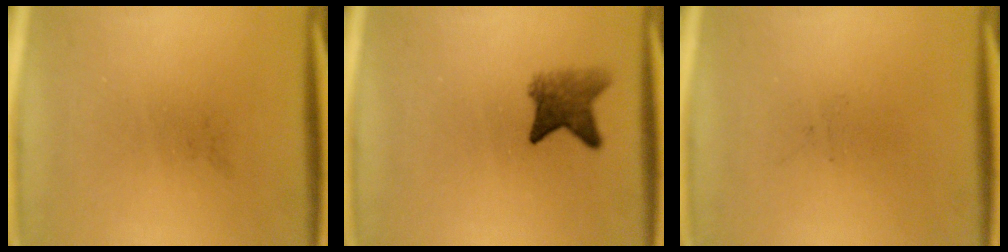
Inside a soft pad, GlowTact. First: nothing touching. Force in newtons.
{"total": 4.3}
{"total": 0.0}